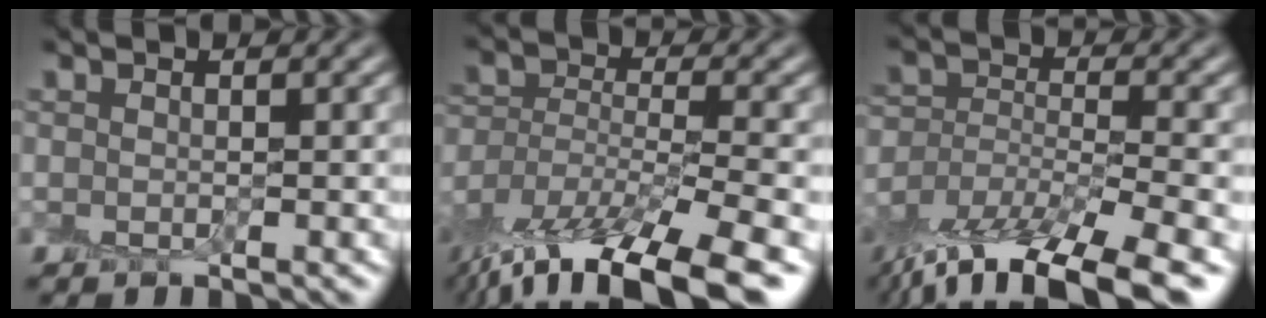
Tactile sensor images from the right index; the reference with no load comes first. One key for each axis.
{"total": 14.1, "fx": -10.8, "fy": 4.1, "fz": 8.1, "tx": -0.169, "ty": -0.028, "tz": -0.170}
{"total": 12.1, "fx": -9.4, "fy": 3.6, "fz": 6.7, "tx": -0.135, "ty": -0.020, "tz": -0.158}